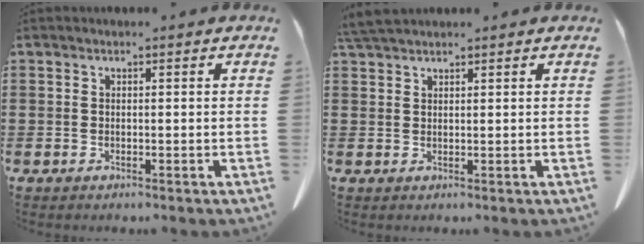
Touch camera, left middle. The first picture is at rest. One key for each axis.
{"total": 2.9, "fx": 2.6, "fy": 0.4, "fz": 1.2, "tx": -0.031, "ty": -0.001, "tz": 0.052}